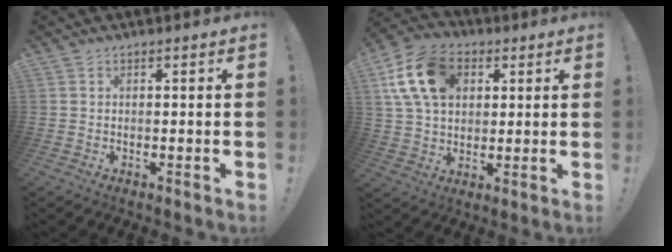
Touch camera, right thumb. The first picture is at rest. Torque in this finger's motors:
{"motor_torque": [0.43, 0.53, 1.21, 0.27, 0.12]}